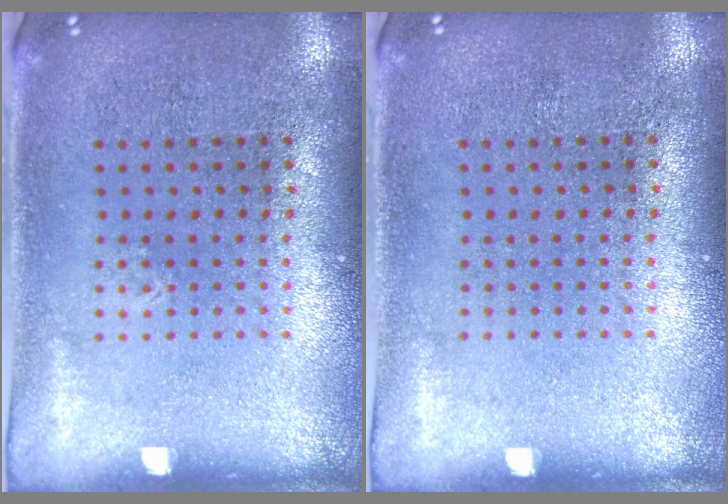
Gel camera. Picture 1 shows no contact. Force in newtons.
{"total": 0.0}